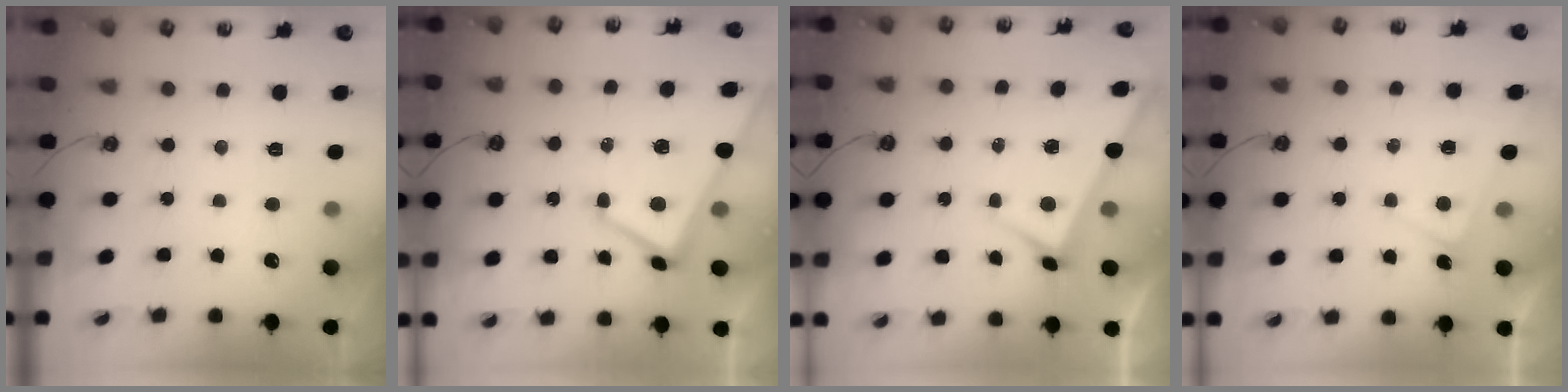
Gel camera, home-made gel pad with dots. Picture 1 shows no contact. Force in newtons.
{"total": 2.6, "press": 2.5, "slide": 0.8}
{"total": 3.1, "press": 3.1, "slide": 0.0}
{"total": 2.8, "press": 2.8, "slide": 0.1}